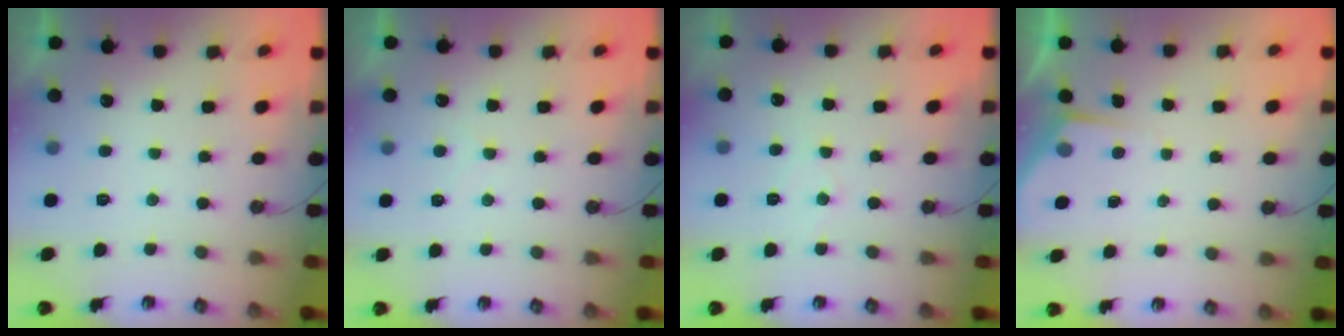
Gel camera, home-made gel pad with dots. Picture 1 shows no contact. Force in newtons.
{"total": 4.3, "press": 4.2, "slide": 0.6}
{"total": 5.6, "press": 5.5, "slide": 0.8}
{"total": 3.5, "press": 3.5, "slide": 0.5}